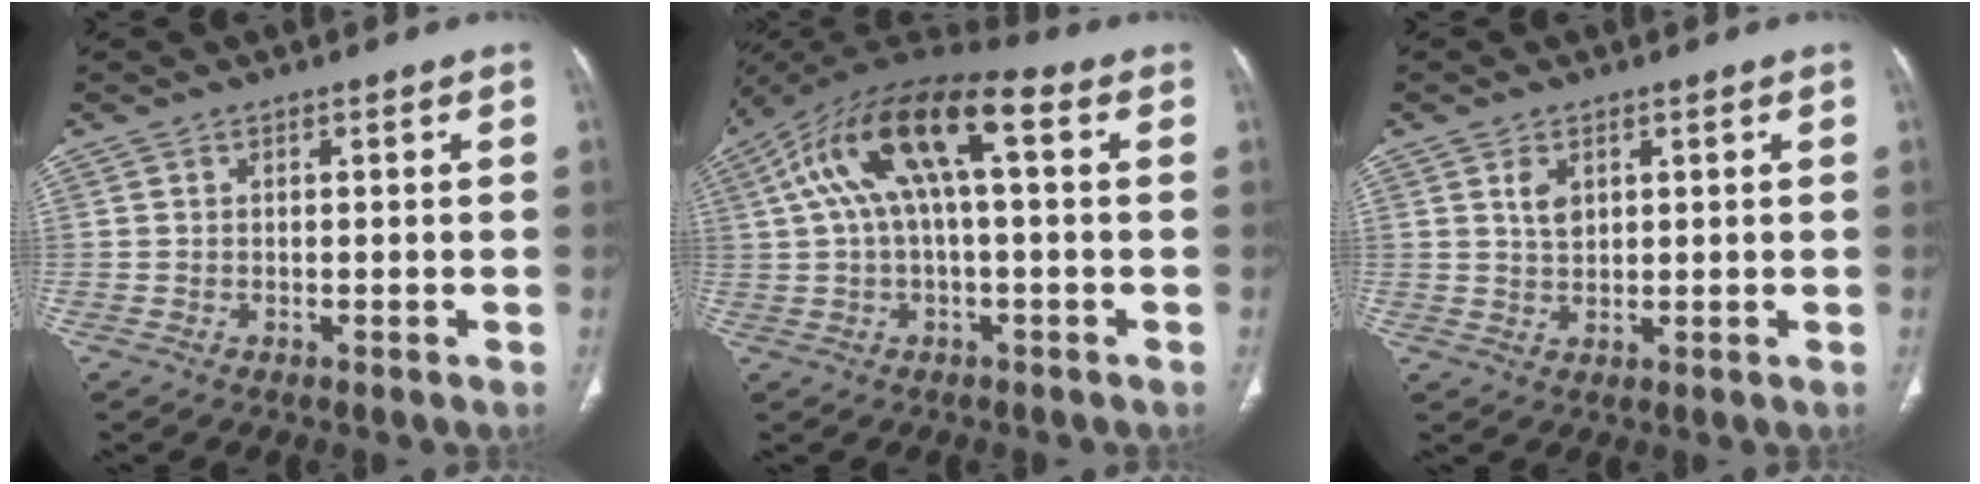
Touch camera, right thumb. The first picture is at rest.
{"total": 15.2, "force": [3.5, 5.5, 13.7], "torque": [-0.270, 0.048, 0.056]}
{"total": 3.2, "force": [1.4, 2.0, 2.1], "torque": [-0.032, -0.008, 0.030]}